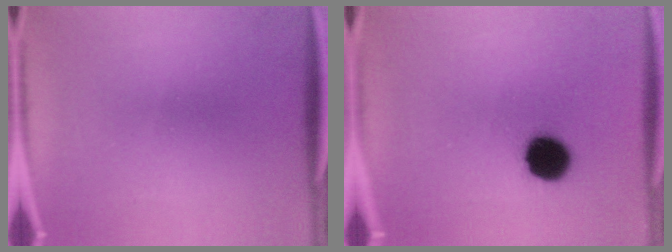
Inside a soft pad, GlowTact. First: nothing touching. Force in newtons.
{"total": 9.5}